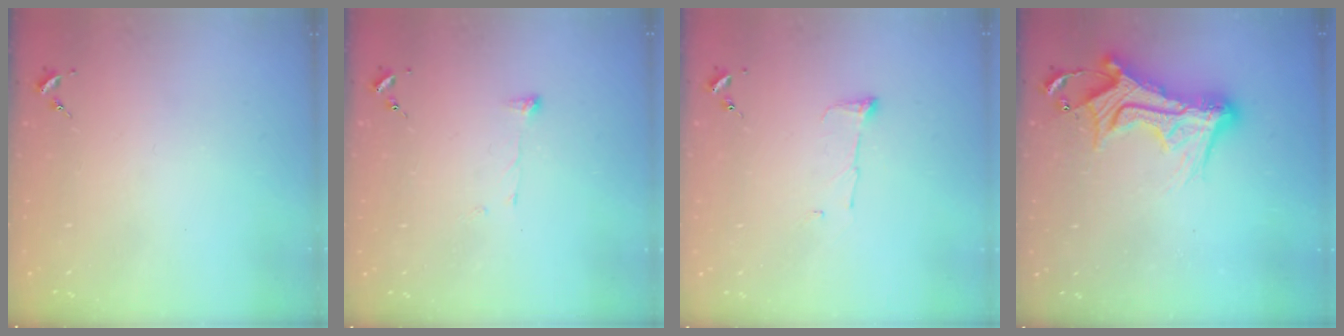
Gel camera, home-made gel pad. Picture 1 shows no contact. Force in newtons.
{"total": 4.9, "press": 4.9, "slide": 0.2}
{"total": 4.8, "press": 4.7, "slide": 0.7}
{"total": 16.3, "press": 16.2, "slide": 1.3}